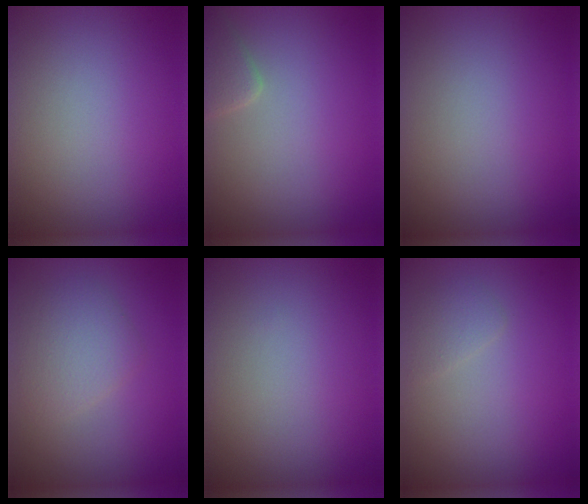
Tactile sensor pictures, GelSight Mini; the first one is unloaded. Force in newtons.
{"total": 1.8, "press": 1.8, "slide": 0.1}
{"total": 0.0}
{"total": 2.8, "press": 2.8, "slide": 0.1}
{"total": 0.0}
{"total": 1.2, "press": 1.2, "slide": 0.1}